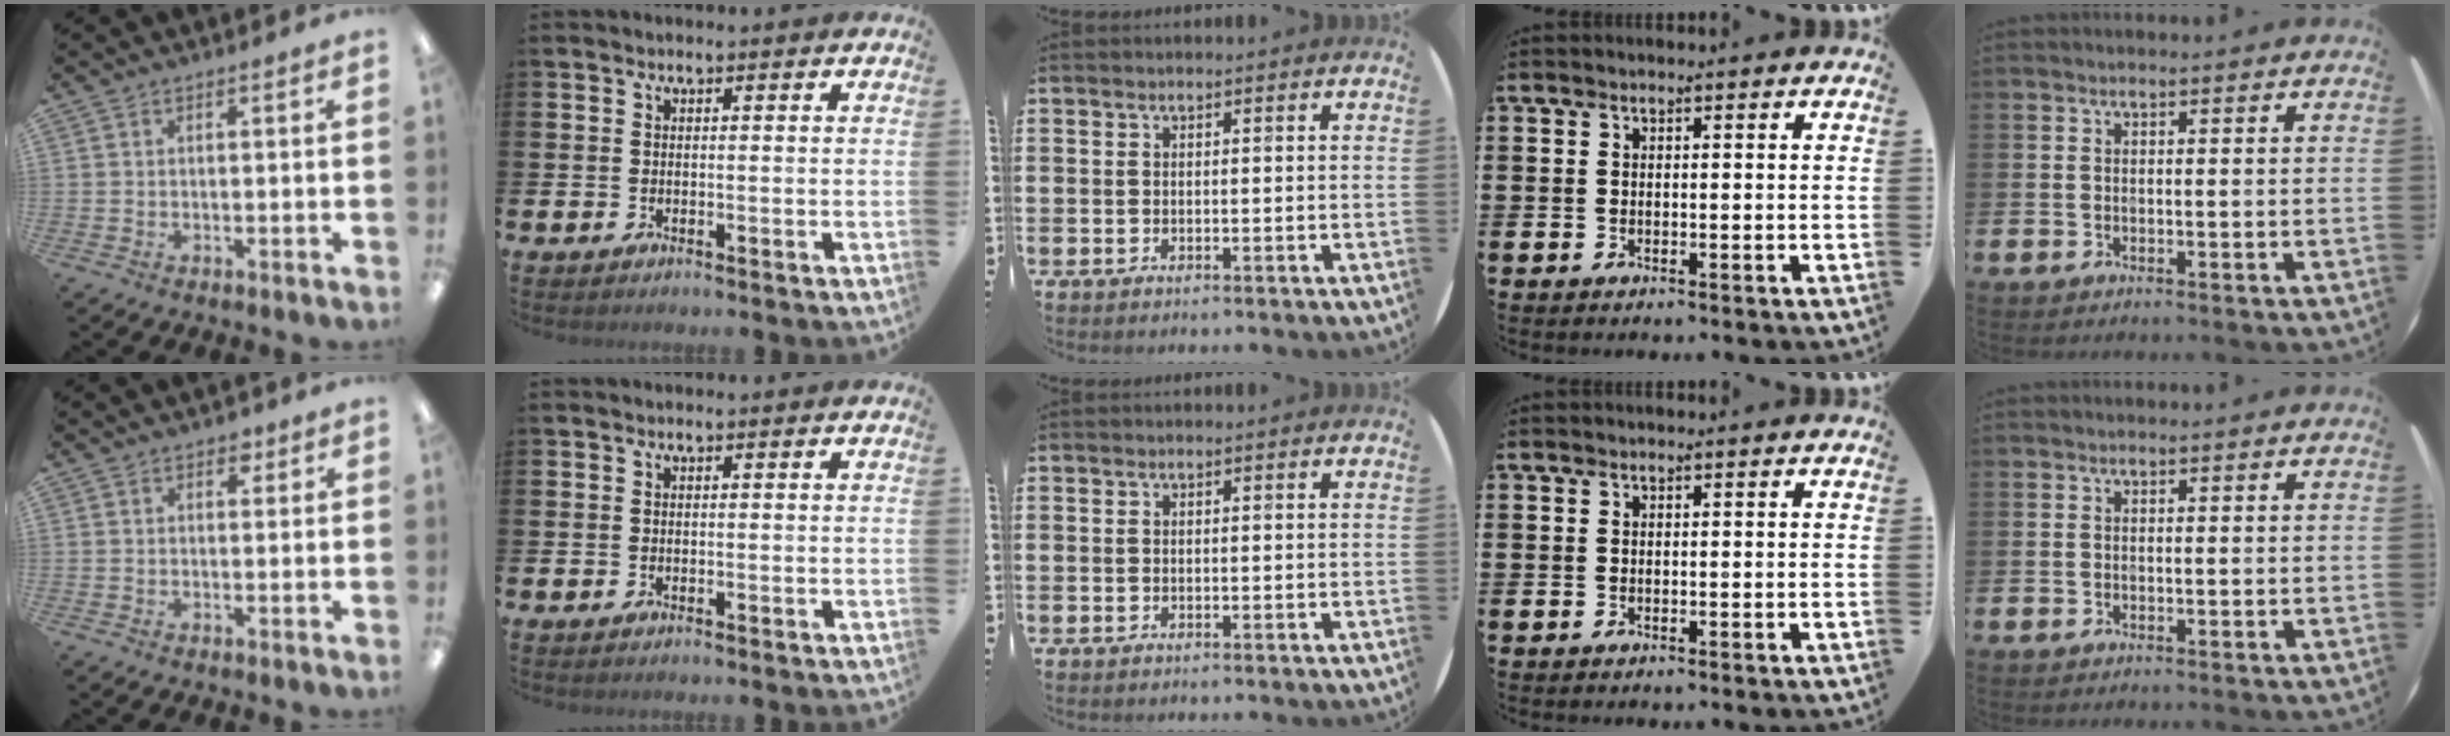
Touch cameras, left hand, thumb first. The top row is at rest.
{"thumb": {"total": 2.0, "force": [1.2, 1.3, 0.8], "torque": [-0.001, -0.003, 0.018]}}